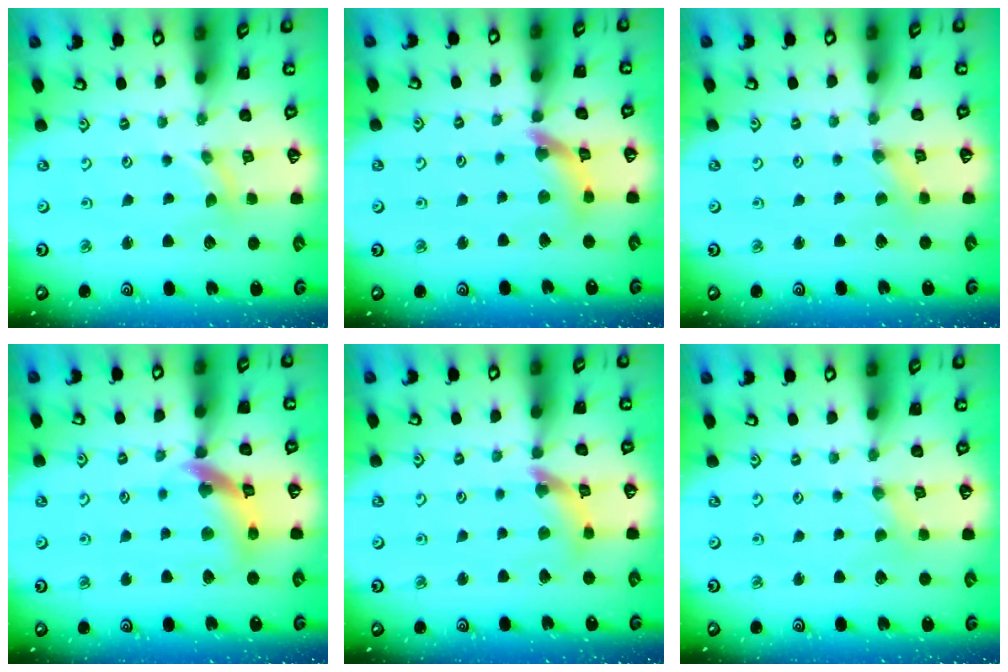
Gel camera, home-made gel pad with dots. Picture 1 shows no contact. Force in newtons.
{"total": 10.3, "press": 10.2, "slide": 1.1}
{"total": 0.0}
{"total": 14.3, "press": 14.1, "slide": 2.0}
{"total": 8.5, "press": 8.5, "slide": 0.9}
{"total": 1.0, "press": 0.9, "slide": 0.2}